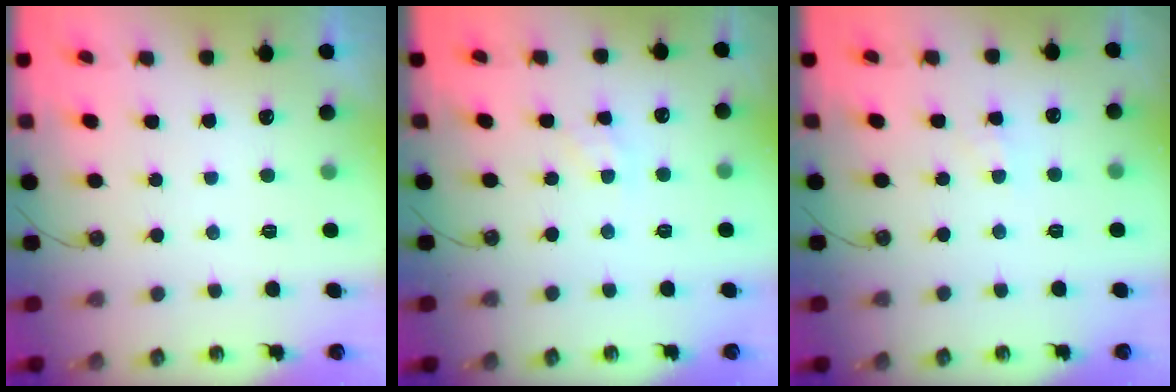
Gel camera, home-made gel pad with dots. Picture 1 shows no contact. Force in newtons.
{"total": 2.6, "press": 2.6, "slide": 0.4}
{"total": 3.0, "press": 3.0, "slide": 0.4}